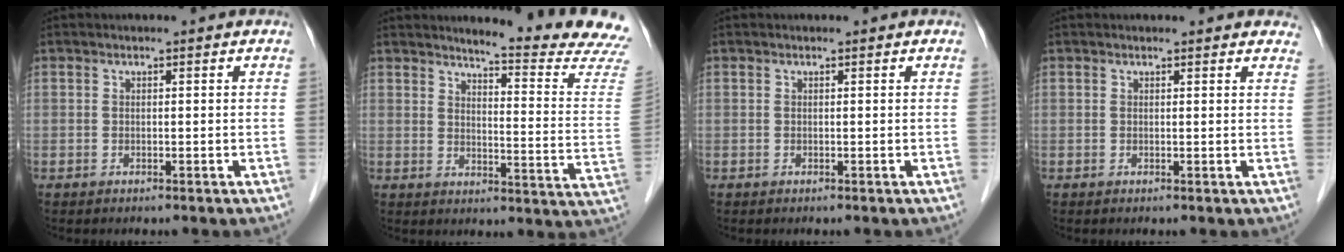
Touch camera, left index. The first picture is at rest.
{"total": 15.6, "force": [14.8, -1.6, 4.6], "torque": [-0.065, -0.117, 0.163]}
{"total": 0.0}
{"total": 5.3, "force": [4.9, 1.5, 1.5], "torque": [-0.005, 0.007, 0.038]}